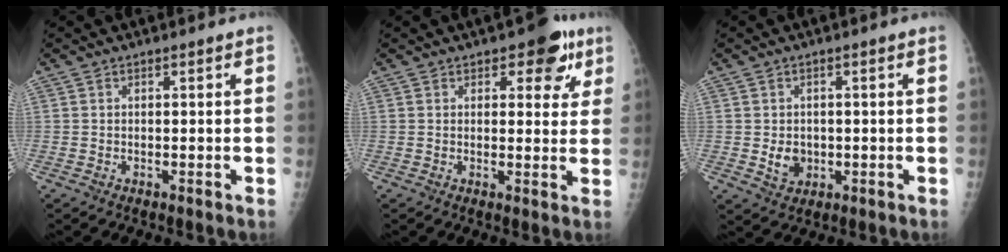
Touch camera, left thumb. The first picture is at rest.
{"total": 7.3, "force": [3.8, 4.1, 4.7], "torque": [-0.016, -0.010, 0.040]}
{"total": 4.0, "force": [-0.4, 3.3, 2.2], "torque": [-0.022, -0.001, 0.003]}